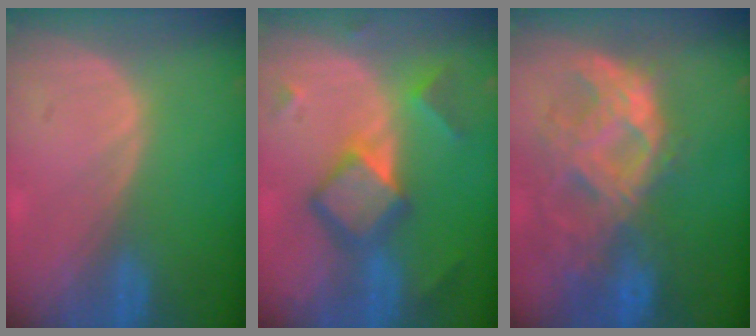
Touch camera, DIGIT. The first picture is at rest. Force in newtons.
{"total": 7.4, "press": 7.4, "slide": 0.5}
{"total": 10.5, "press": 9.2, "slide": 5.1}